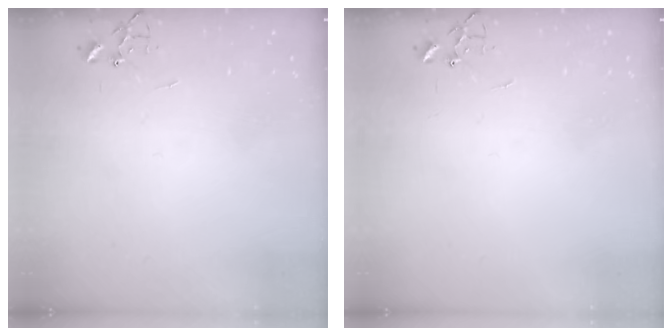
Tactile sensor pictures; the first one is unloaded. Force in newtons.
{"total": 0.0}